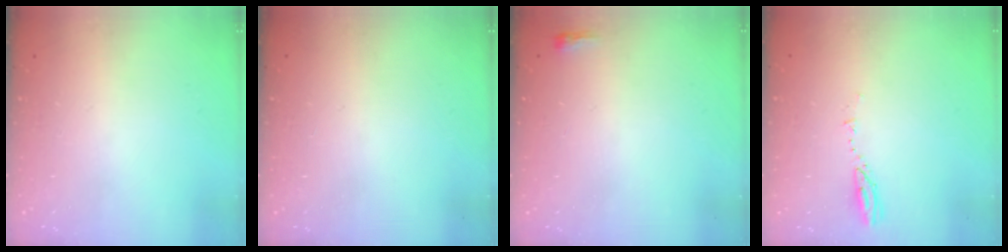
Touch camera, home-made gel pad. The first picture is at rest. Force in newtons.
{"total": 0.0}
{"total": 2.3, "press": 2.2, "slide": 0.7}
{"total": 3.2, "press": 3.2, "slide": 0.3}